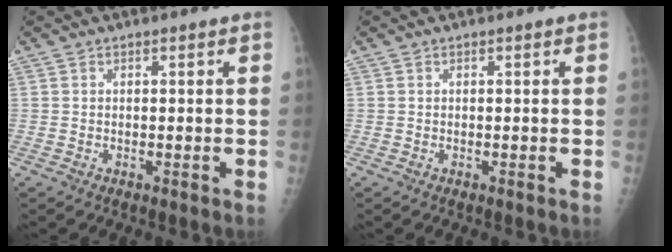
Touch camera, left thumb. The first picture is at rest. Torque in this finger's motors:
{"motor_torque": [1.44, 1.26, 0.11, 0.07, 0.03]}